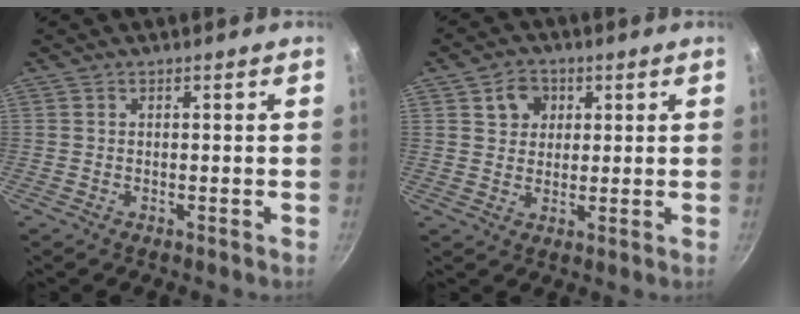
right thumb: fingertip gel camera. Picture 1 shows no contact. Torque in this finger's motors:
{"motor_torque": [-0.49, 0.40, -0.15, 0.05, 0.05]}